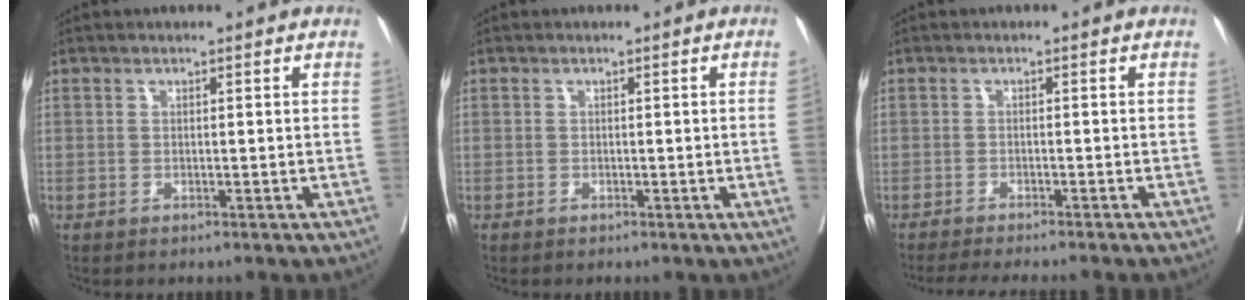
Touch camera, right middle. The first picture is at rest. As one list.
[{"total": 0.9, "force": [0.0, -0.4, 0.8], "torque": [-0.009, -0.002, 0.002]}, {"total": 7.9, "force": [-7.0, -0.7, 3.6], "torque": [-0.027, -0.016, -0.103]}]